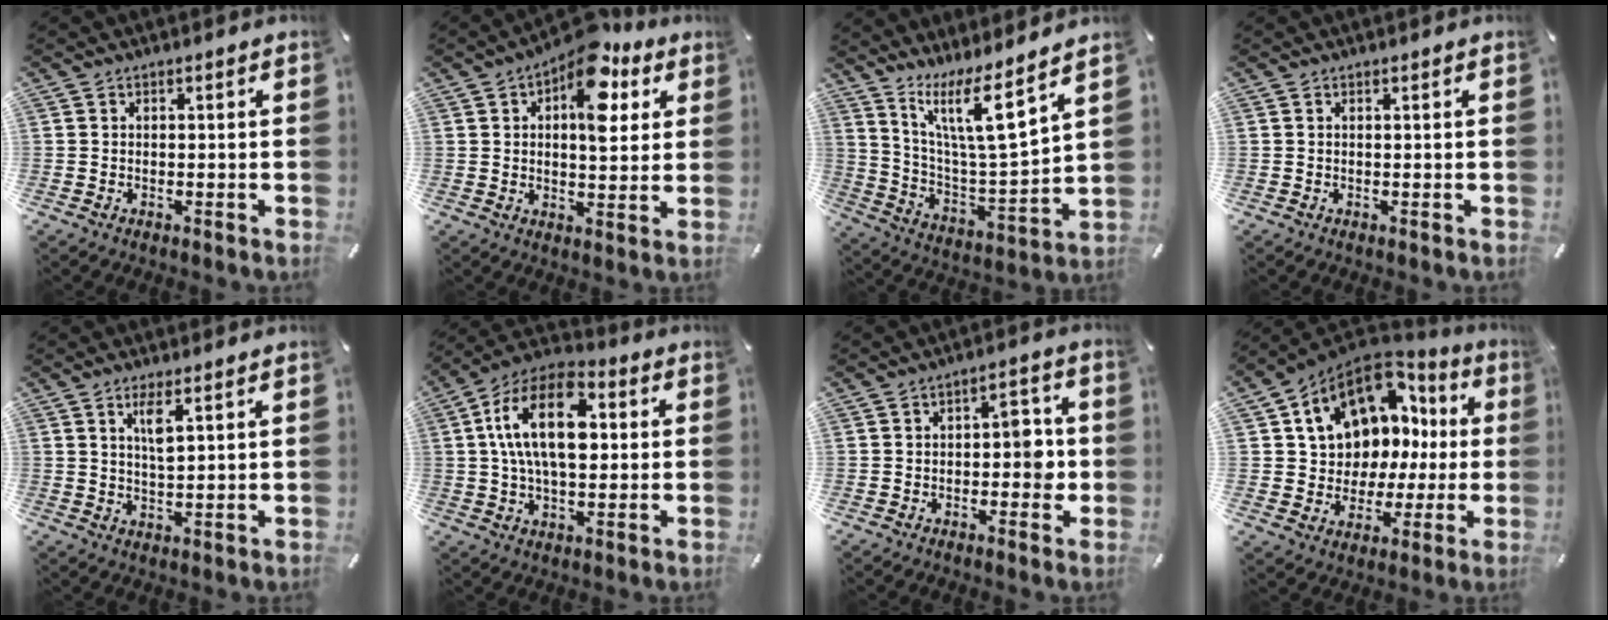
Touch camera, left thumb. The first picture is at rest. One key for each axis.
{"total": 14.0, "fx": 6.3, "fy": 7.7, "fz": 9.9, "tx": -0.133, "ty": -0.030, "tz": 0.105}
{"total": 13.8, "fx": 9.4, "fy": 2.4, "fz": 9.8, "tx": -0.183, "ty": -0.064, "tz": 0.153}
{"total": 0.0}
{"total": 4.7, "fx": 2.4, "fy": 1.0, "fz": 3.9, "tx": -0.076, "ty": -0.002, "tz": 0.038}
{"total": 16.6, "fx": 2.7, "fy": 9.8, "fz": 13.1, "tx": -0.261, "ty": 0.002, "tz": 0.043}
{"total": 6.2, "fx": -0.7, "fy": 3.6, "fz": 5.0, "tx": -0.056, "ty": 0.003, "tz": -0.020}
{"total": 14.7, "fx": 6.9, "fy": 11.0, "fz": 6.9, "tx": -0.128, "ty": -0.049, "tz": 0.133}